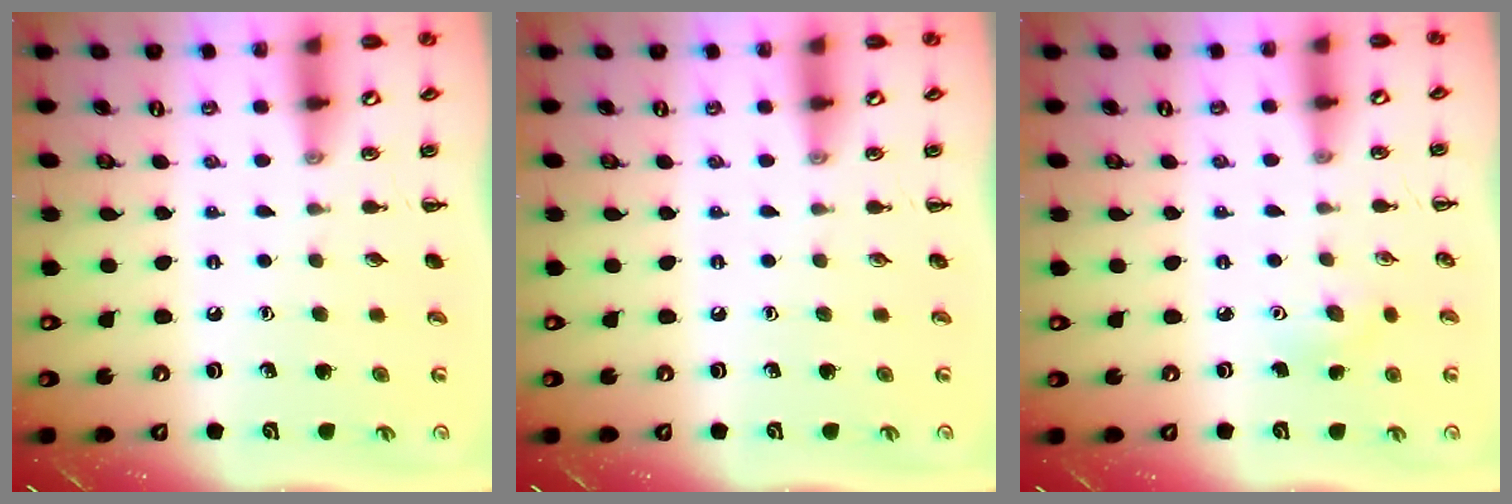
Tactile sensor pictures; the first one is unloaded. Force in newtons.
{"total": 0.0}
{"total": 3.6, "press": 3.5, "slide": 1.0}